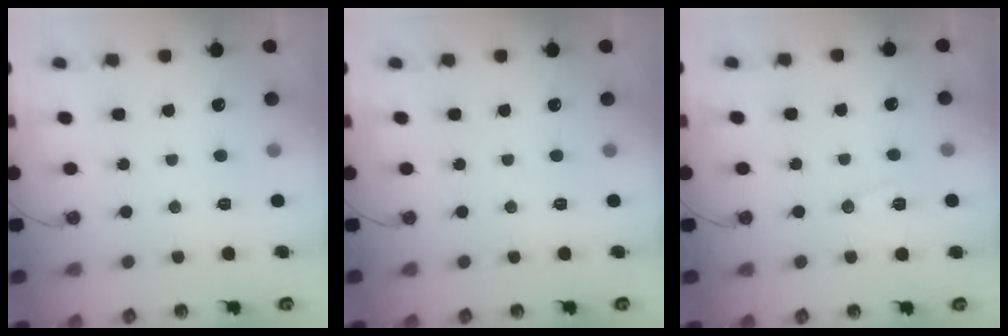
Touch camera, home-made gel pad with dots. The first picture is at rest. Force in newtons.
{"total": 0.0}
{"total": 7.0, "press": 7.0, "slide": 1.1}